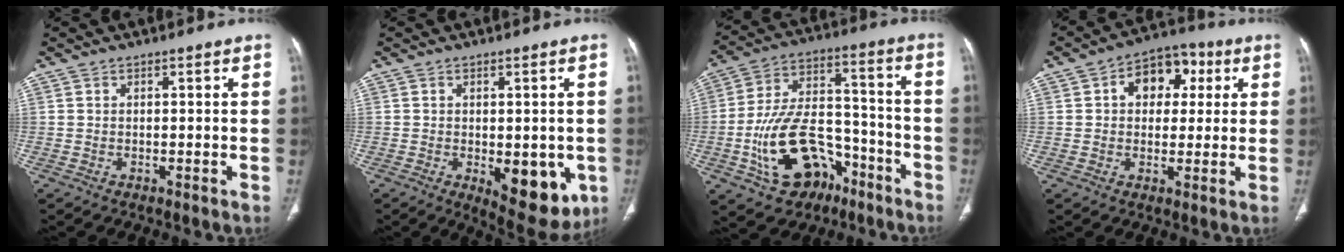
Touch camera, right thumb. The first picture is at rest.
{"total": 11.1, "force": [-2.9, 5.2, 9.3], "torque": [-0.091, -0.013, -0.025]}
{"total": 19.5, "force": [-8.6, 12.0, 12.7], "torque": [-0.196, 0.075, -0.131]}
{"total": 10.3, "force": [2.8, 7.4, 6.6], "torque": [-0.054, 0.014, 0.034]}